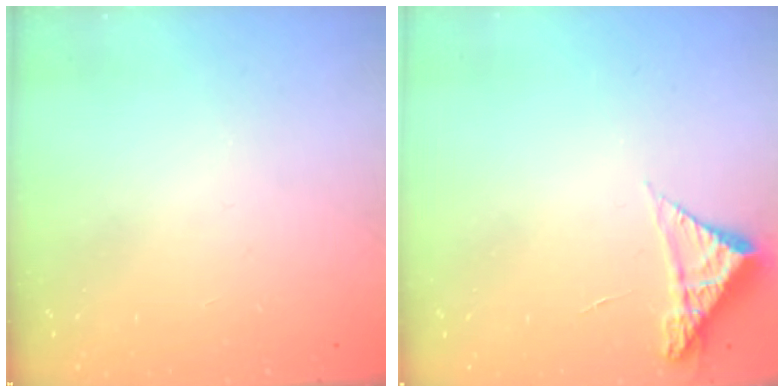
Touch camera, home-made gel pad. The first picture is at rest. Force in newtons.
{"total": 4.9, "press": 4.9, "slide": 0.4}